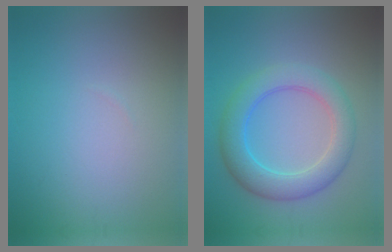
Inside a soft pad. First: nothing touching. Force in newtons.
{"total": 5.6, "press": 5.6, "slide": 0.1}